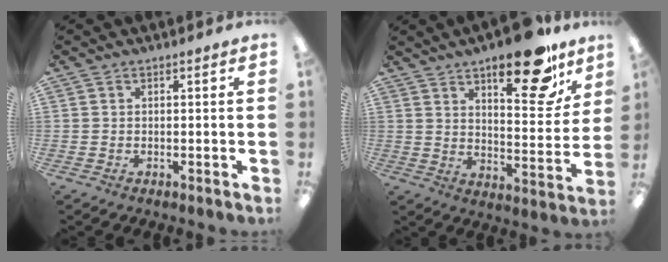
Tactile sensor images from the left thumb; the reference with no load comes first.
{"total": 18.0, "force": [12.1, 6.3, 11.8], "torque": [-0.160, -0.069, 0.191]}